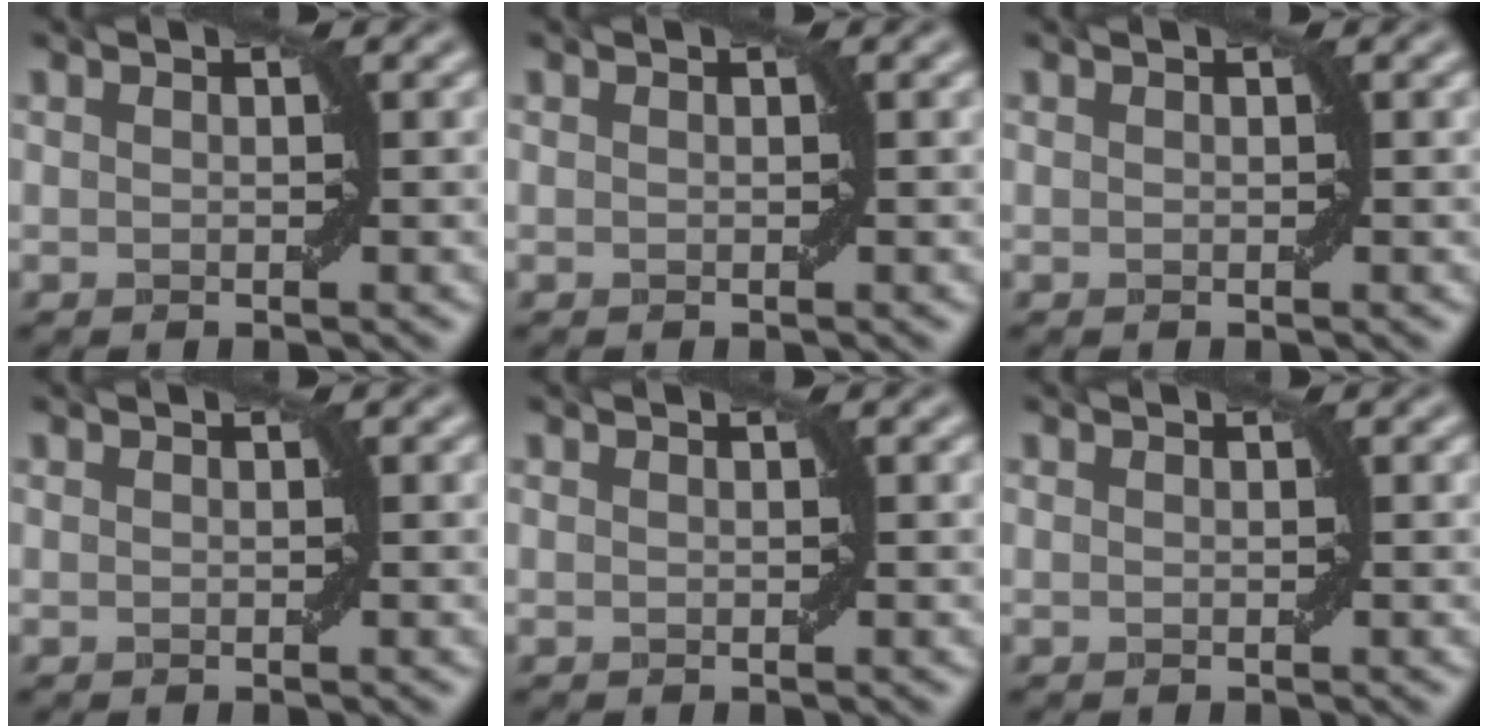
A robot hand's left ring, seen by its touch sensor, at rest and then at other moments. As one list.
[{"total": 0.0}, {"total": 0.0}, {"total": 0.0}, {"total": 0.0}, {"total": 0.0}]